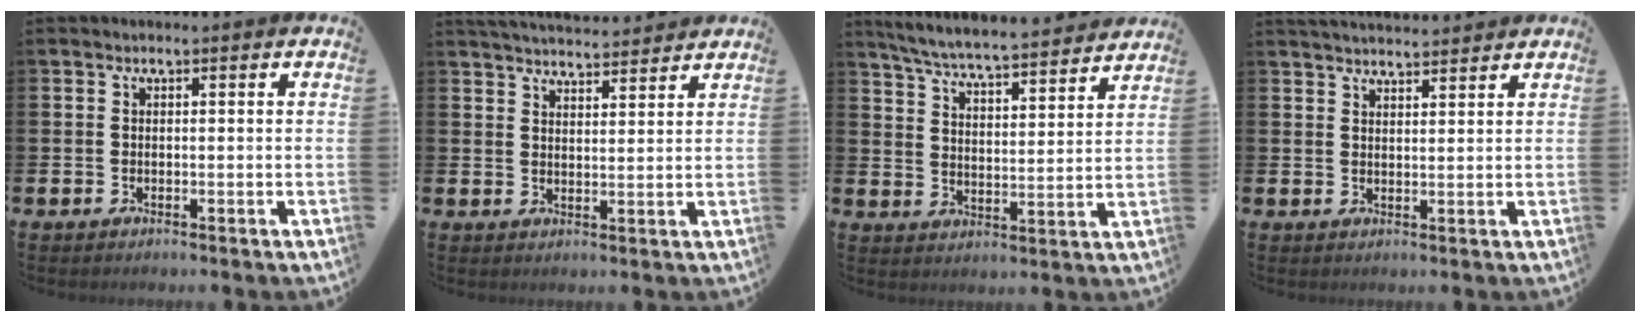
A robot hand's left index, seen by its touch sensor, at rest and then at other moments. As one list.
[{"total": 4.5, "force": [4.4, 0.3, 0.1], "torque": [-0.008, -0.027, 0.080]}, {"total": 6.5, "force": [6.2, 0.2, 1.7], "torque": [-0.061, -0.045, 0.108]}, {"total": 3.2, "force": [3.2, 0.2, 0.1], "torque": [-0.004, -0.017, 0.057]}]